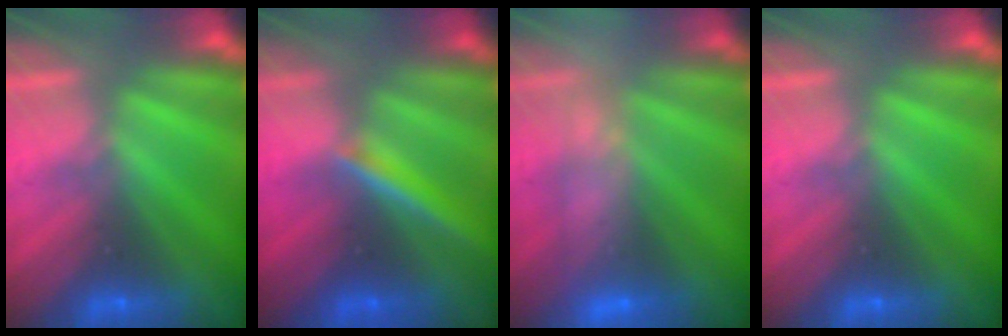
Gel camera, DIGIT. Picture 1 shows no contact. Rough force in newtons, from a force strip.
{"total": 5.2}
{"total": 2.6}
{"total": 0.0}